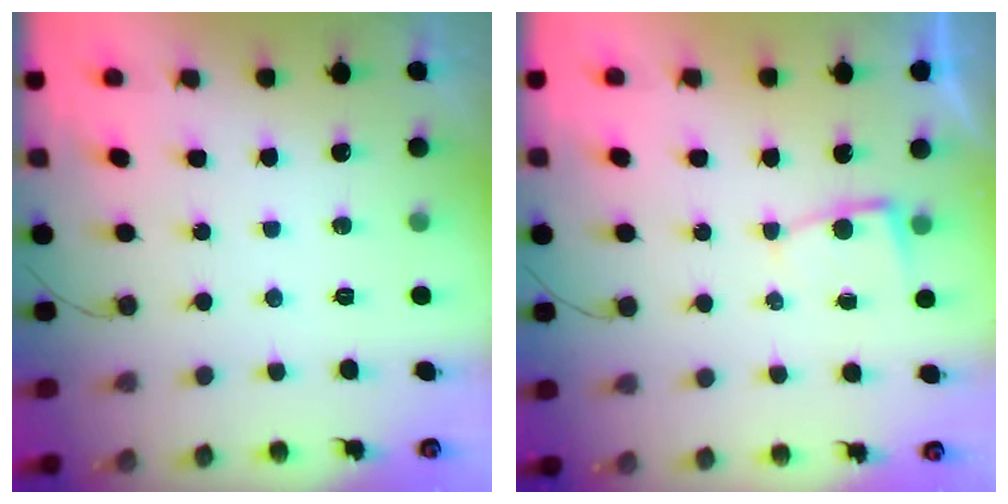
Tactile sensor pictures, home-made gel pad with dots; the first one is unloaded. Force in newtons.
{"total": 2.4, "press": 2.4, "slide": 0.3}